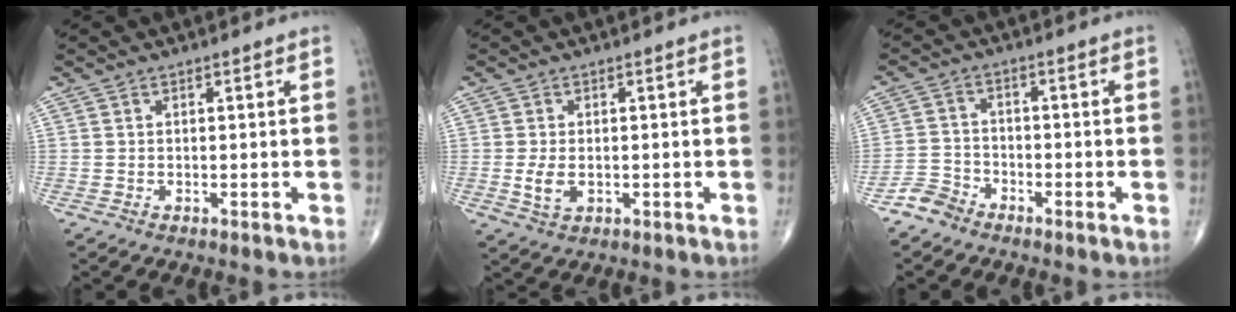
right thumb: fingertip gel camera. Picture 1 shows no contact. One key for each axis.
{"total": 3.8, "fx": -0.5, "fy": 2.3, "fz": 2.9, "tx": -0.058, "ty": -0.005, "tz": -0.004}
{"total": 3.8, "fx": -3.2, "fy": 2.1, "fz": 0.3, "tx": 0.003, "ty": 0.013, "tz": -0.071}